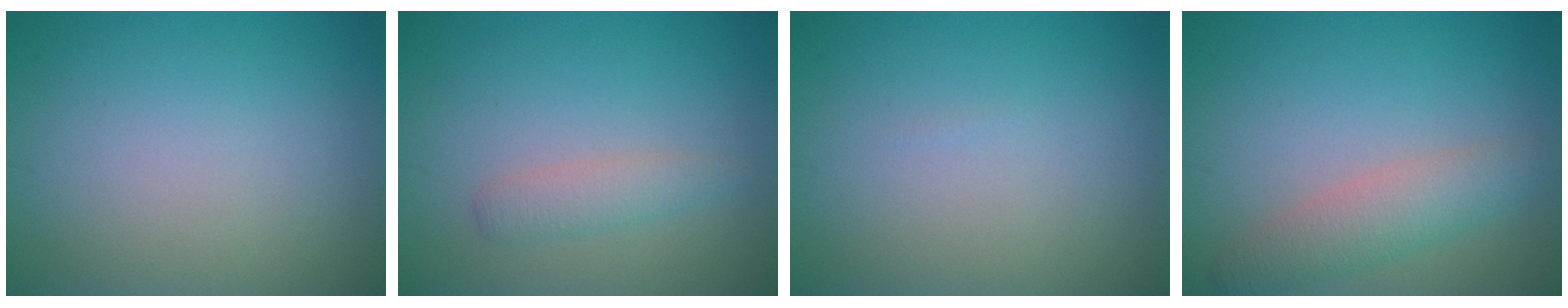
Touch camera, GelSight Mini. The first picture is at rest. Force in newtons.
{"total": 1.8, "press": 1.8, "slide": 0.0}
{"total": 0.0}
{"total": 3.5, "press": 3.5, "slide": 0.1}